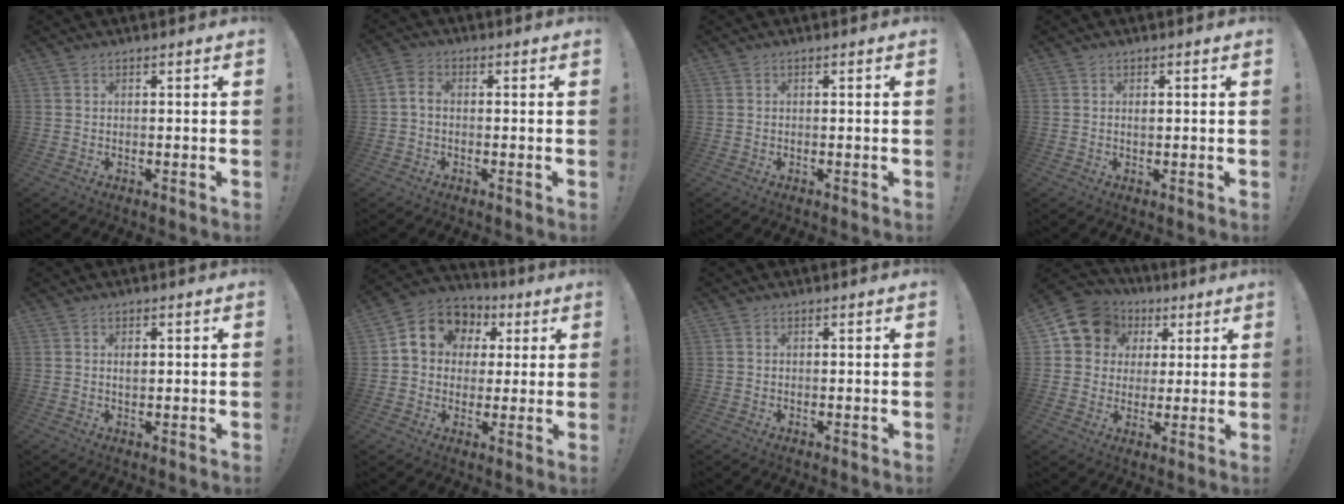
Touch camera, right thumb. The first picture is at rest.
{"total": 3.6, "force": [-0.4, 2.2, 2.8], "torque": [-0.059, 0.010, -0.008]}
{"total": 0.0}
{"total": 0.8, "force": [0.2, 0.5, 0.6], "torque": [-0.007, -0.001, 0.001]}
{"total": 1.6, "force": [0.3, 1.0, 1.2], "torque": [-0.011, -0.002, 0.002]}
{"total": 10.8, "force": [3.3, 9.3, 4.4], "torque": [-0.069, -0.008, 0.068]}
{"total": 0.0}
{"total": 11.1, "force": [4.1, 9.7, 3.4], "torque": [-0.047, -0.018, 0.082]}